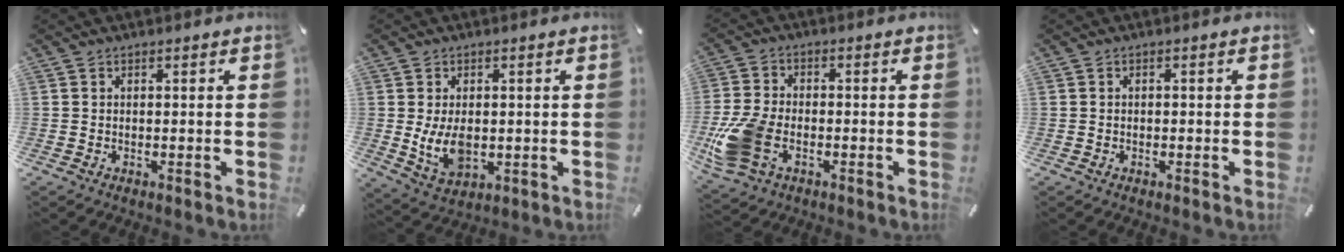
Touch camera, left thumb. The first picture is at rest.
{"total": 7.1, "force": [-0.1, 4.7, 5.4], "torque": [-0.121, -0.006, -0.004]}
{"total": 11.7, "force": [-4.0, 7.8, 7.8], "torque": [-0.182, 0.004, -0.071]}
{"total": 0.7, "force": [-0.2, 0.4, 0.4], "torque": [-0.009, 0.002, -0.006]}